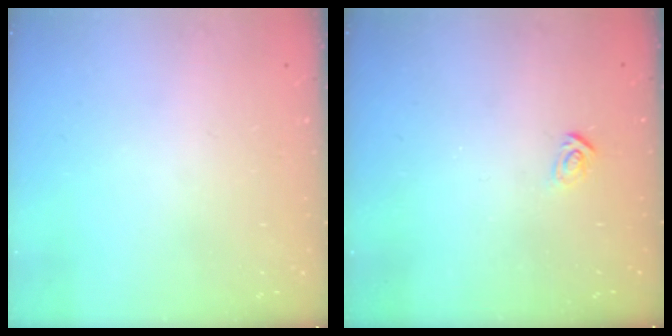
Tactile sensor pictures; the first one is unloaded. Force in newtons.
{"total": 2.9, "press": 2.9, "slide": 0.3}